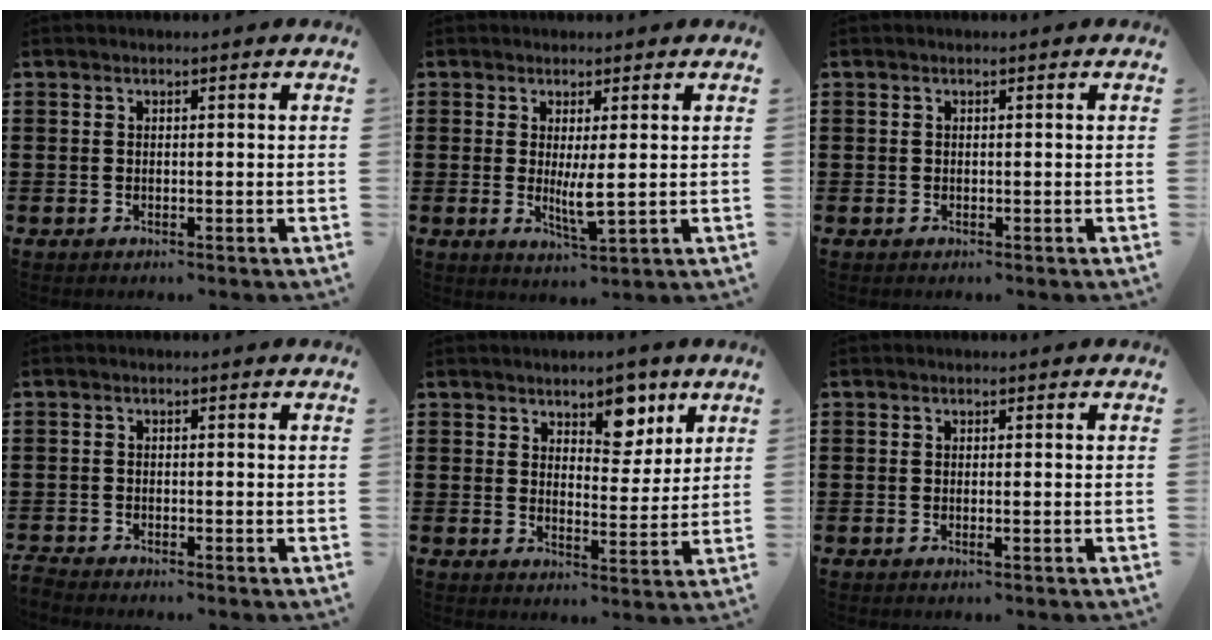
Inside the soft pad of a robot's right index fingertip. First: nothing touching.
{"total": 4.2, "force": [0.3, 0.6, 4.2], "torque": [-0.069, -0.009, 0.004]}
{"total": 0.0}
{"total": 1.5, "force": [-1.5, -0.1, -0.1], "torque": [-0.001, 0.000, -0.031]}
{"total": 6.8, "force": [4.9, 3.7, 3.0], "torque": [-0.047, -0.010, 0.081]}
{"total": 0.8, "force": [-0.2, -0.1, 0.7], "torque": [-0.021, -0.009, -0.005]}